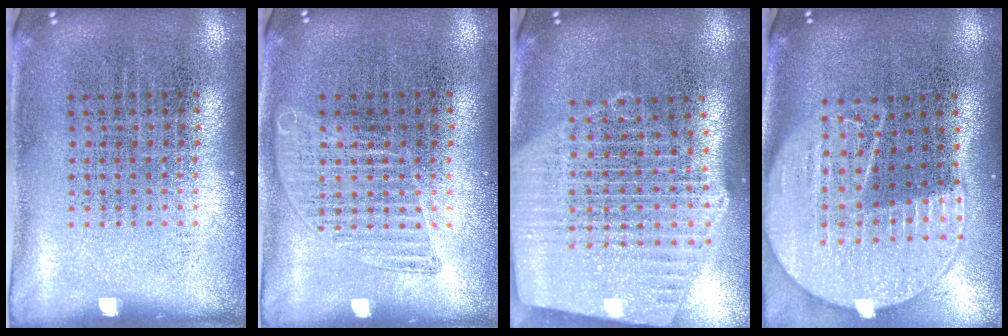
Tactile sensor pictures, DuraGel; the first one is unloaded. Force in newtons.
{"total": 1.4, "press": 1.4, "slide": 0.1}
{"total": 2.6, "press": 2.2, "slide": 1.4}
{"total": 2.1, "press": 1.9, "slide": 1.0}